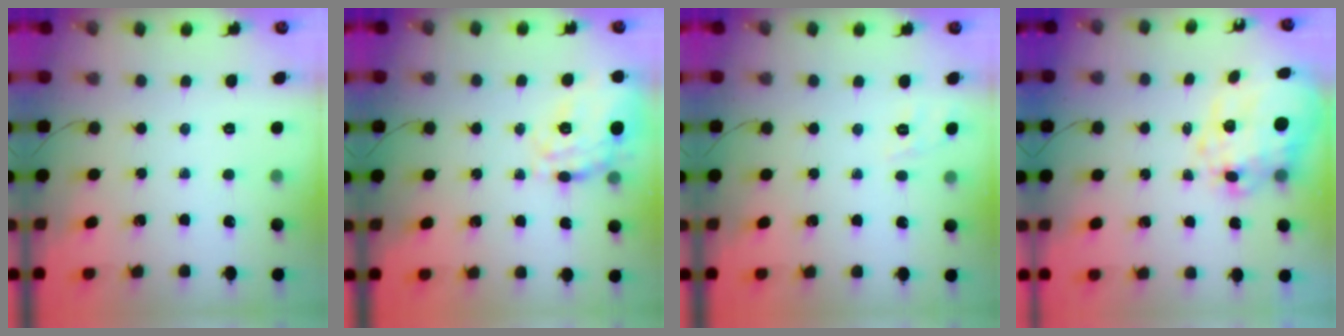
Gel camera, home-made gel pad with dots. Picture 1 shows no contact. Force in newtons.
{"total": 20.4, "press": 20.3, "slide": 1.2}
{"total": 2.0, "press": 0.8, "slide": 1.9}
{"total": 13.6, "press": 13.2, "slide": 3.1}